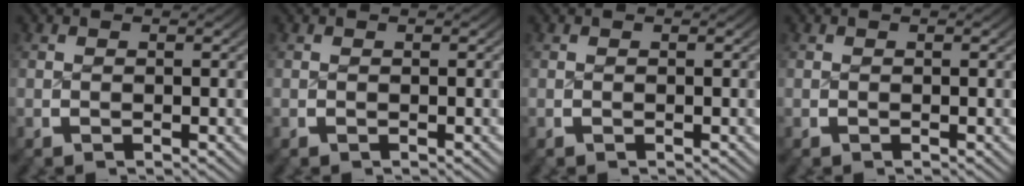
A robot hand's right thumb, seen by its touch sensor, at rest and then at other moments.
{"total": 0.0}
{"total": 0.0}
{"total": 0.0}